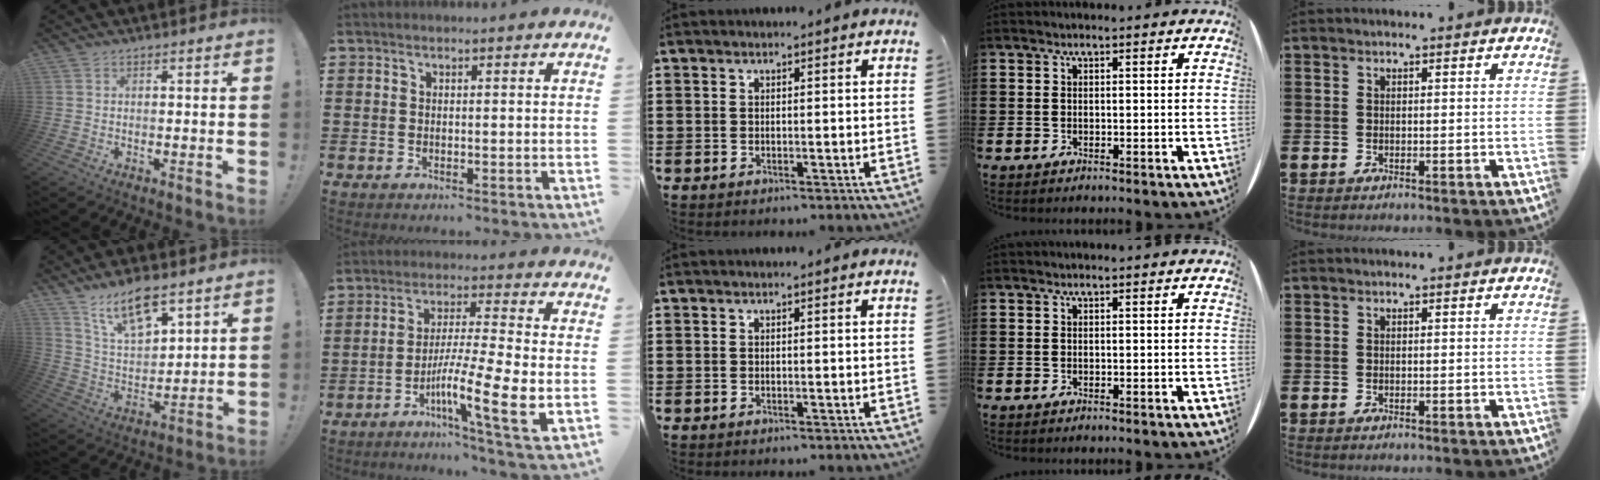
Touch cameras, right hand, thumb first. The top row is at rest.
{"thumb": {"total": 13.3, "force": [9.4, 5.8, 7.5], "torque": [-0.135, -0.050, 0.169]}, "index": {"total": 11.1, "force": [-4.0, 0.5, 10.3], "torque": [-0.193, -0.013, -0.076]}}